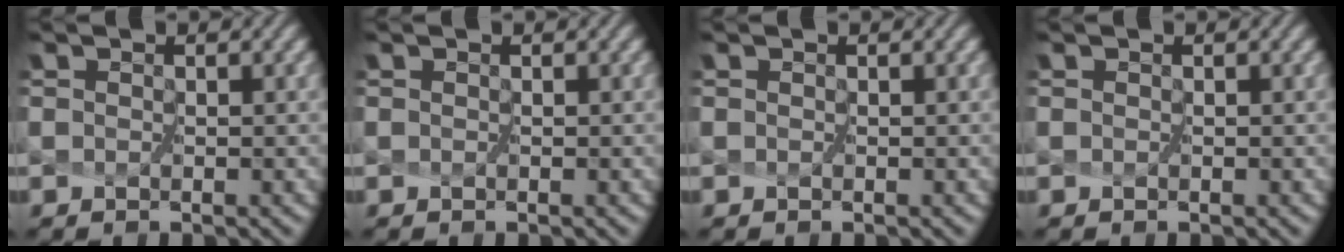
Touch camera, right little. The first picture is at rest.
{"total": 0.0}
{"total": 0.0}
{"total": 0.0}